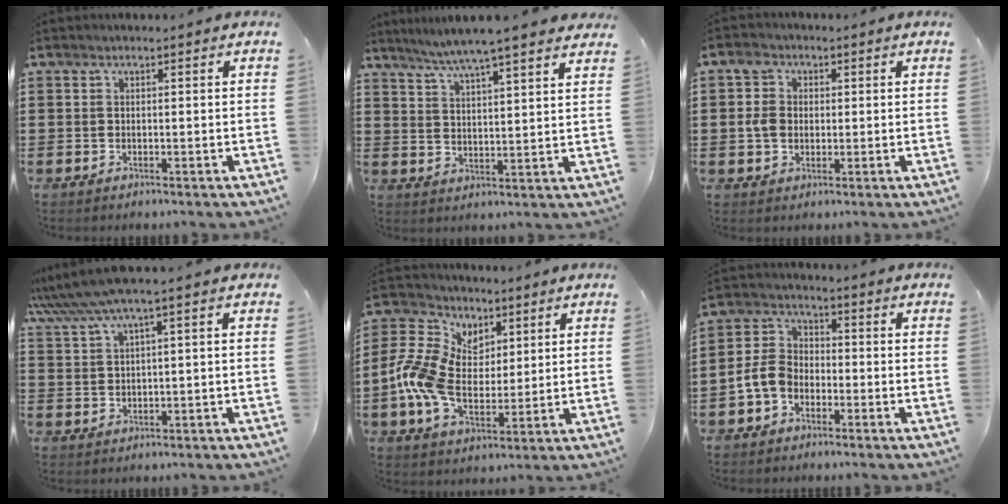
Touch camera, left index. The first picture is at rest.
{"total": 5.6, "force": [5.0, -0.7, 2.4], "torque": [-0.063, -0.023, 0.087]}
{"total": 4.4, "force": [0.5, 3.8, 2.1], "torque": [-0.060, 0.009, 0.004]}
{"total": 4.6, "force": [2.7, -0.4, 3.7], "torque": [-0.086, -0.012, 0.043]}
{"total": 9.9, "force": [1.2, 7.1, 6.8], "torque": [-0.182, 0.001, 0.020]}
{"total": 5.4, "force": [-2.6, 3.7, 2.9], "torque": [-0.083, 0.005, -0.060]}